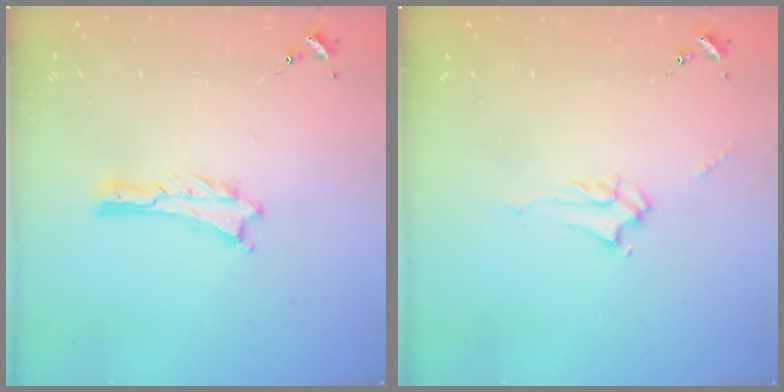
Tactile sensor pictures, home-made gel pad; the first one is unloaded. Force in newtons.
{"total": 2.2, "press": 2.2, "slide": 0.1}